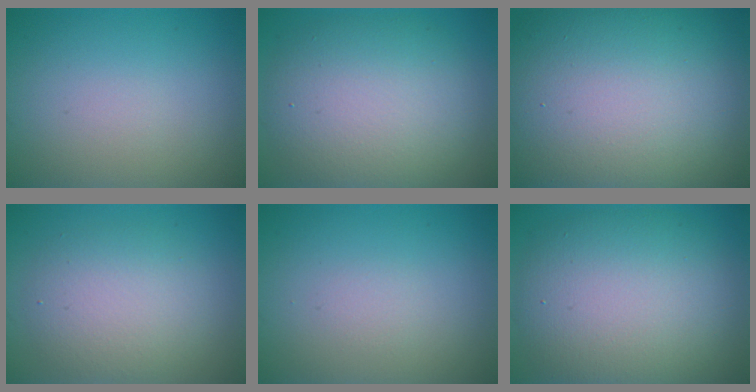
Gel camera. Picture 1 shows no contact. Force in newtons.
{"total": 8.8, "press": 8.7, "slide": 0.9}
{"total": 19.8, "press": 19.8, "slide": 1.3}
{"total": 4.6, "press": 4.6, "slide": 0.2}
{"total": 0.7, "press": 0.7, "slide": 0.0}
{"total": 10.4, "press": 10.4, "slide": 0.2}